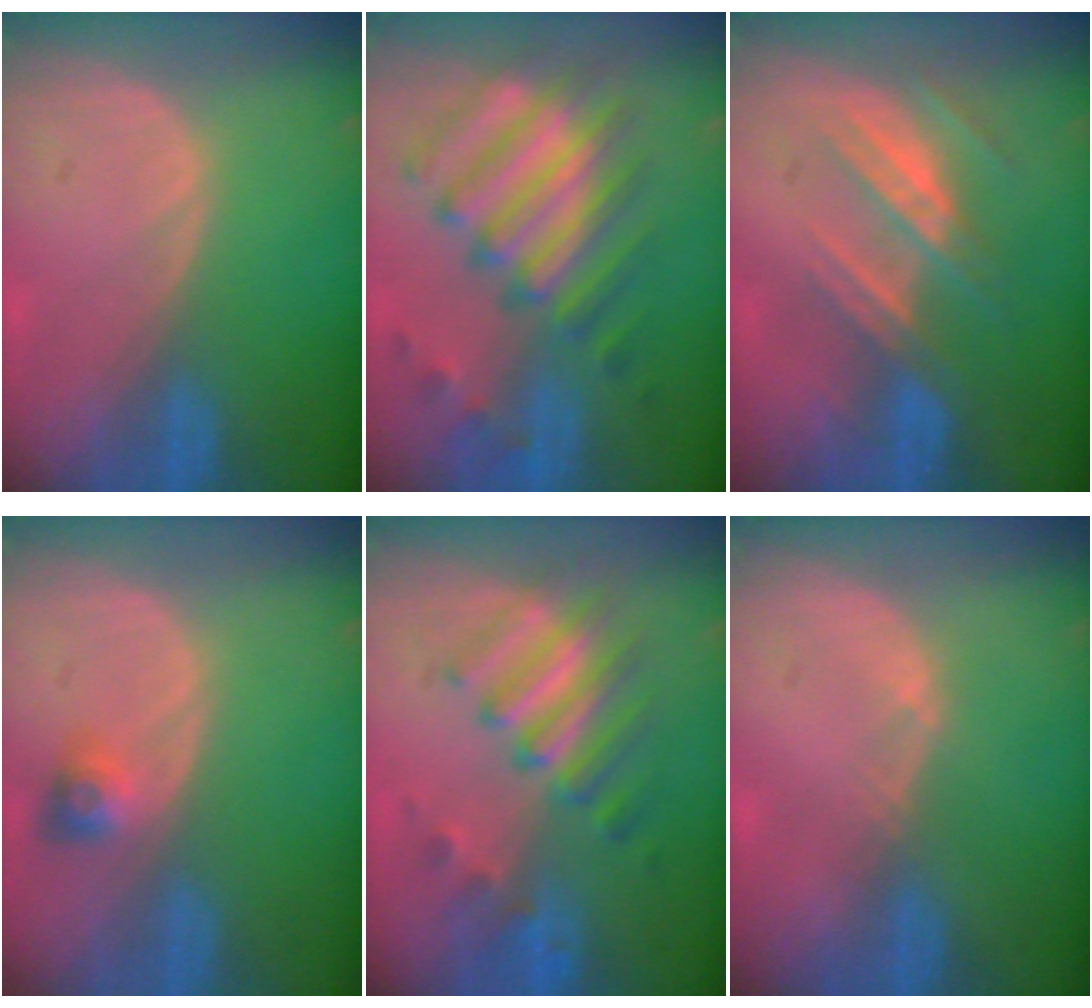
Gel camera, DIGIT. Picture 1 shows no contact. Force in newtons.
{"total": 10.7, "press": 10.2, "slide": 3.2}
{"total": 7.3, "press": 6.8, "slide": 2.6}
{"total": 3.0, "press": 2.7, "slide": 1.3}
{"total": 7.6, "press": 7.6, "slide": 0.9}
{"total": 0.6, "press": 0.5, "slide": 0.3}